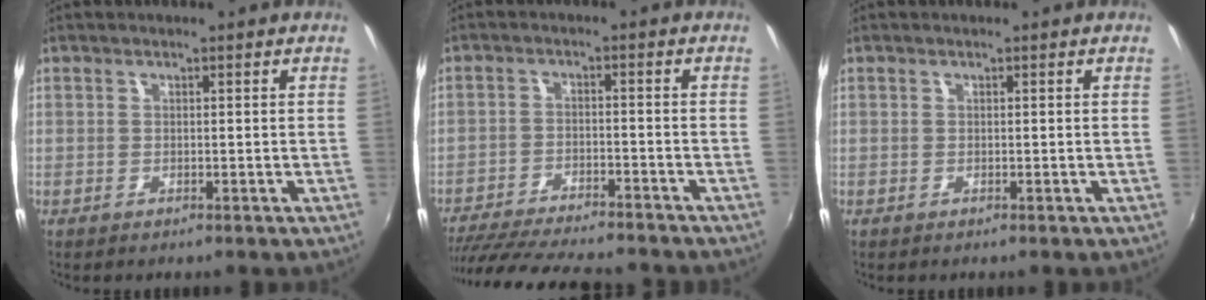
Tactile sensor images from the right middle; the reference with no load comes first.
{"total": 18.3, "force": [-16.0, 3.2, 8.2], "torque": [-0.164, -0.026, -0.245]}
{"total": 0.0}